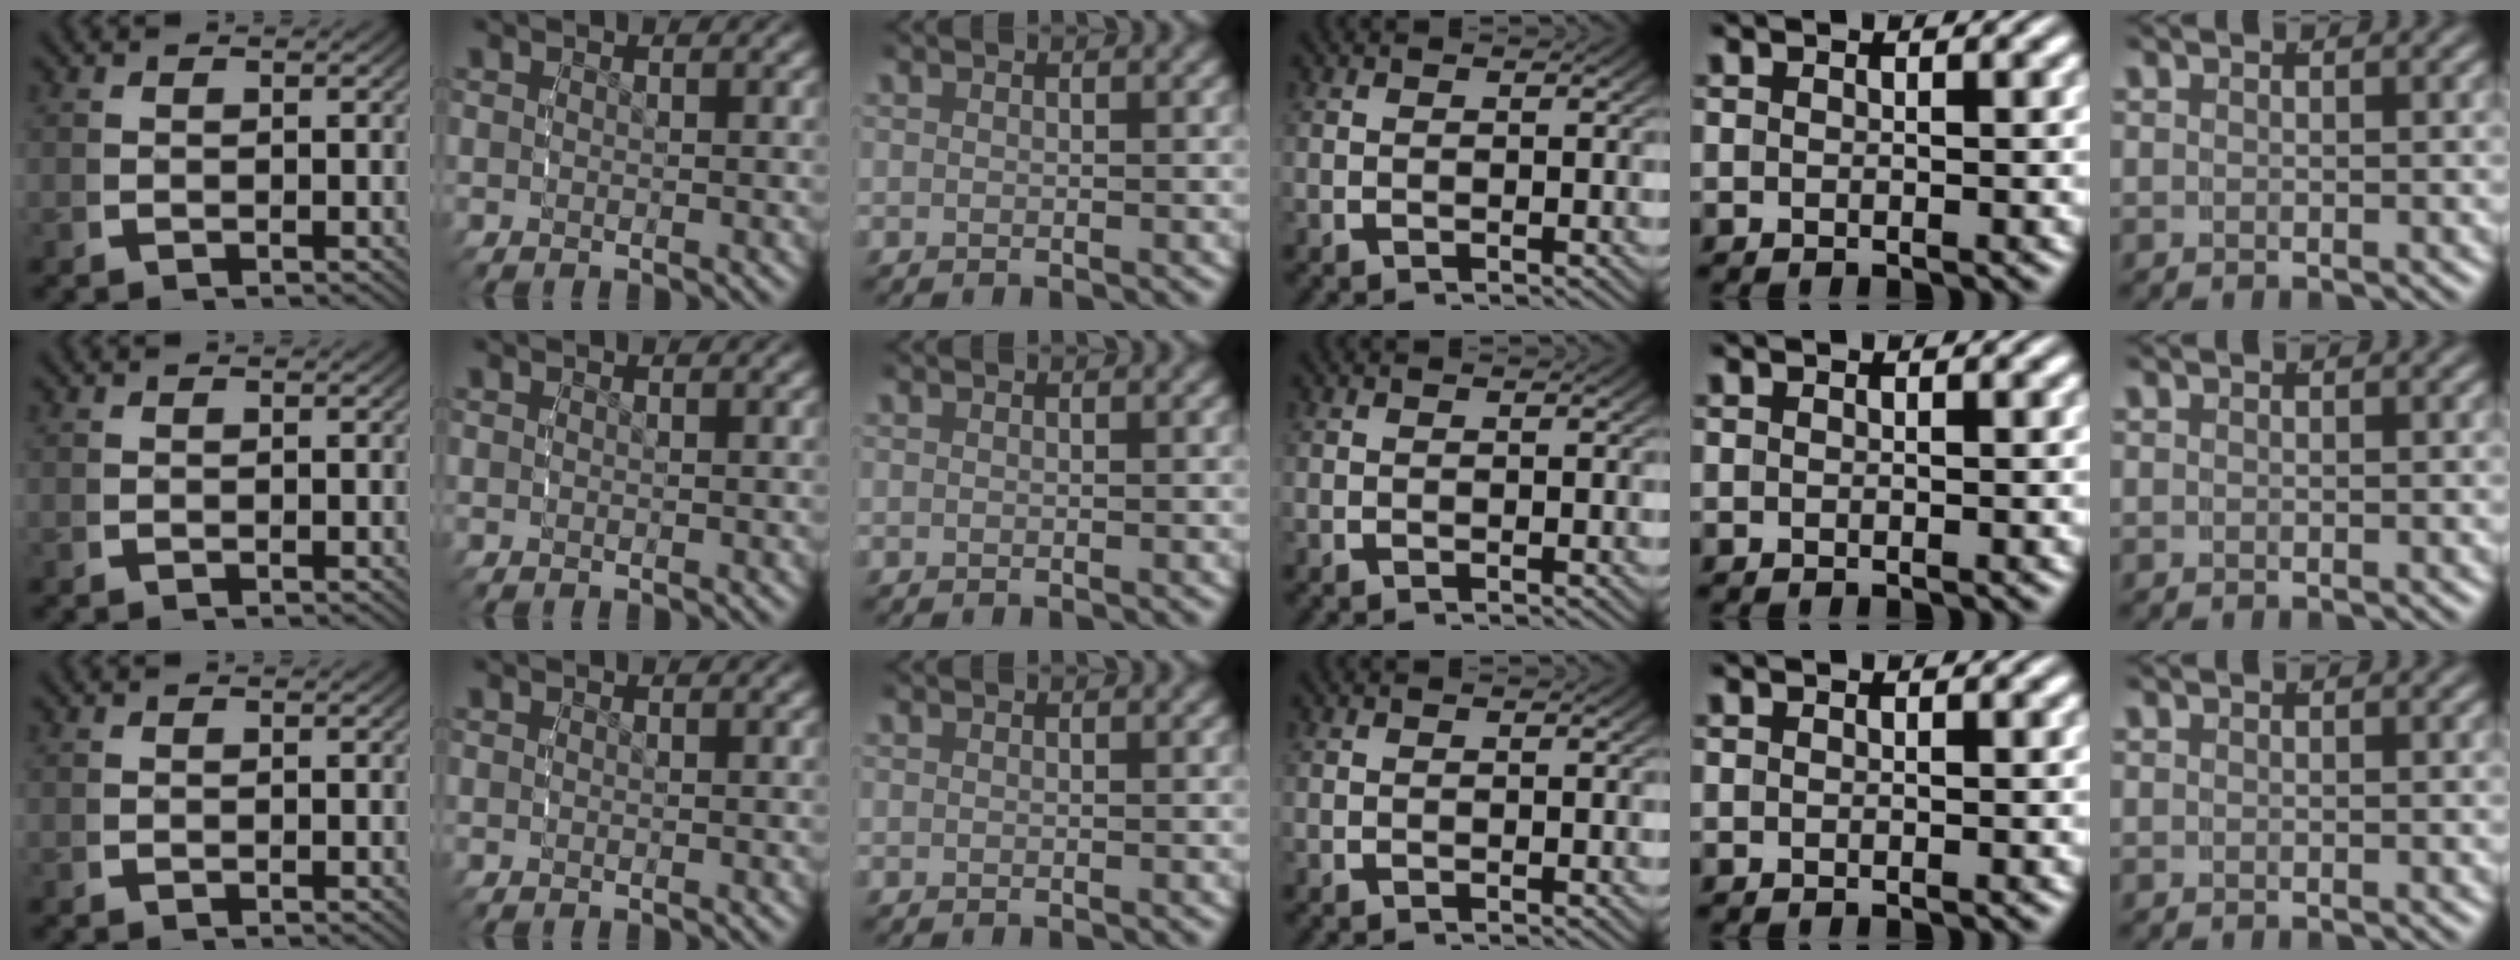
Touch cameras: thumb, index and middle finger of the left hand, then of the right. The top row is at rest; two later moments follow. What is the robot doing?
{"motion": "reach", "object": "pen bag"}